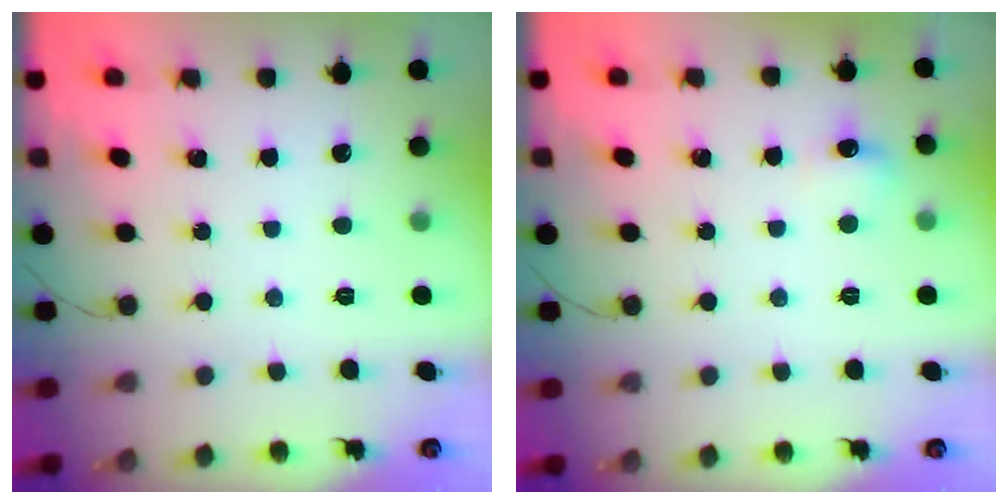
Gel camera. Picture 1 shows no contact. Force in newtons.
{"total": 9.1, "press": 5.0, "slide": 7.7}